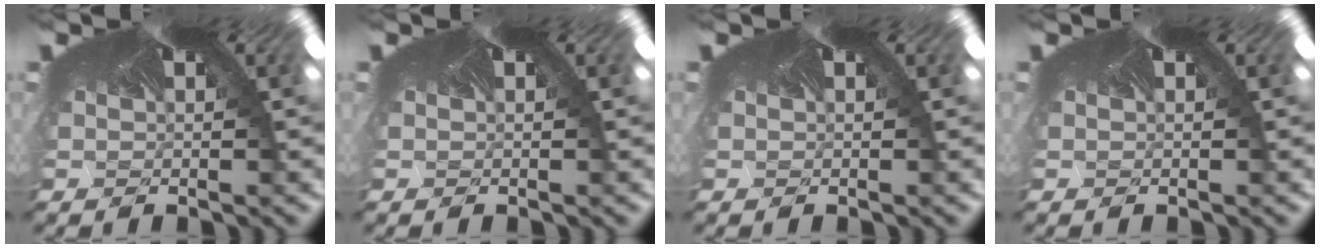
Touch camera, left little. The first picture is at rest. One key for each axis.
{"total": 0.0}
{"total": 0.0}
{"total": 0.0}